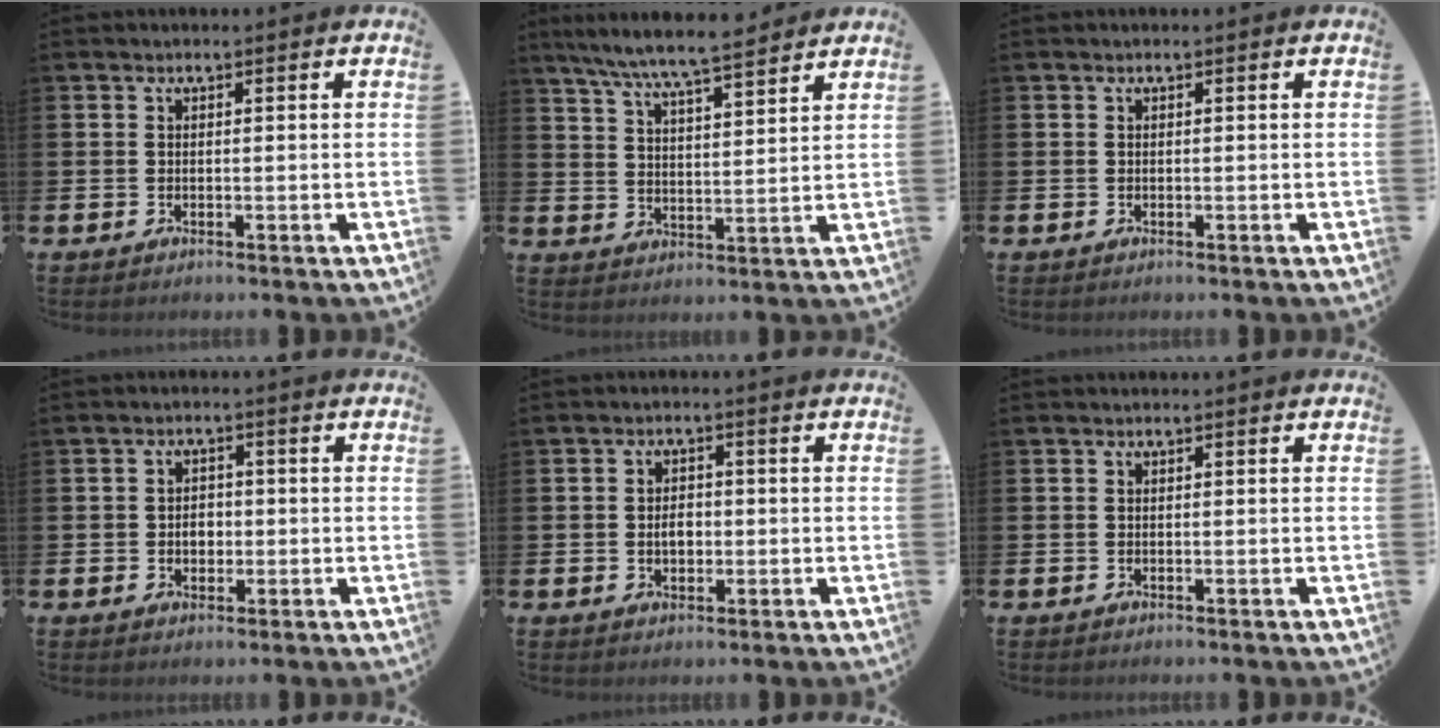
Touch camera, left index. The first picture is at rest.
{"total": 7.6, "force": [7.2, 0.3, 2.6], "torque": [-0.071, -0.040, 0.126]}
{"total": 0.0}
{"total": 2.5, "force": [-0.4, 1.9, 1.5], "torque": [-0.014, 0.000, -0.015]}
{"total": 2.6, "force": [-0.4, 1.8, 1.8], "torque": [-0.019, -0.001, -0.013]}
{"total": 0.0}